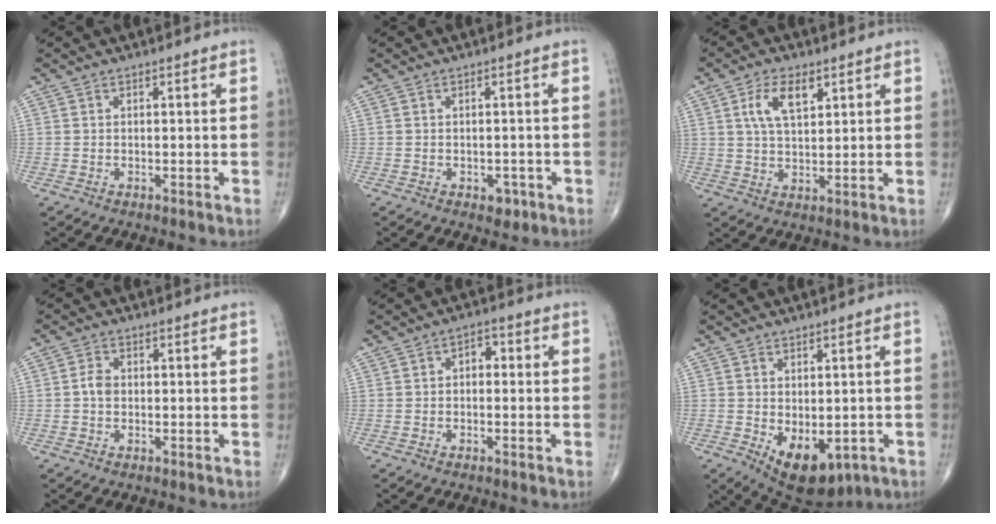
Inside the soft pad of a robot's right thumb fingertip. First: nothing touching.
{"total": 2.2, "force": [-1.0, 1.5, 1.2], "torque": [-0.004, 0.003, -0.009]}
{"total": 7.2, "force": [3.0, 3.5, 5.5], "torque": [-0.096, -0.008, 0.058]}
{"total": 2.5, "force": [-0.1, 1.8, 1.7], "torque": [-0.027, 0.006, -0.007]}
{"total": 2.9, "force": [0.0, 2.0, 2.1], "torque": [-0.015, 0.013, -0.010]}
{"total": 10.1, "force": [-3.1, 5.8, 7.7], "torque": [-0.093, -0.004, -0.025]}